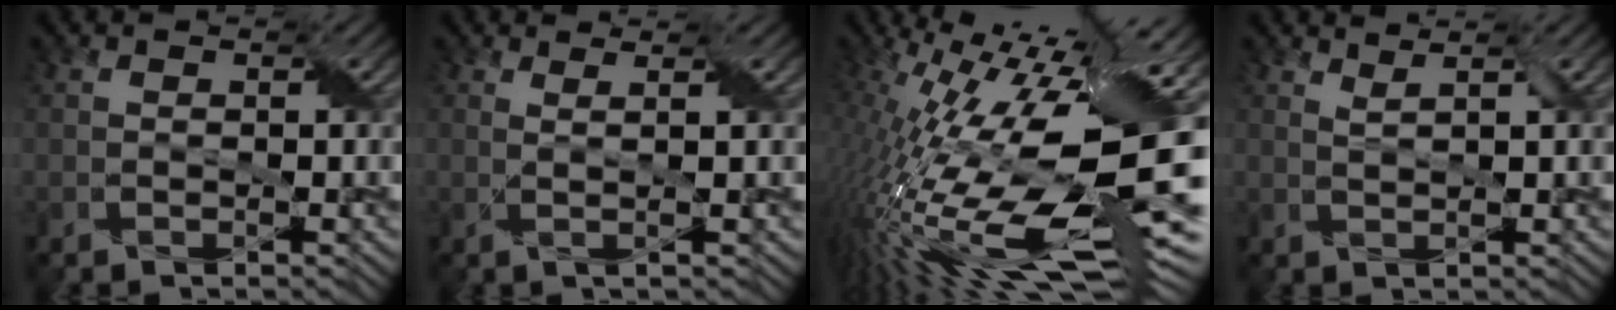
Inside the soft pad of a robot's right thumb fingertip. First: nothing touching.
{"total": 2.4, "force": [1.1, 0.3, 2.1], "torque": [-0.041, 0.005, 0.001]}
{"total": 19.2, "force": [-0.7, 6.1, 18.2], "torque": [-0.336, -0.015, -0.002]}
{"total": 1.8, "force": [1.5, 0.1, 1.0], "torque": [-0.022, 0.003, 0.028]}